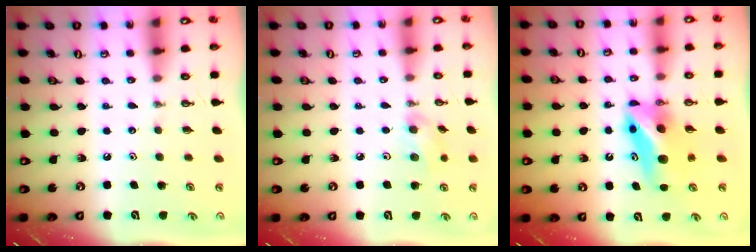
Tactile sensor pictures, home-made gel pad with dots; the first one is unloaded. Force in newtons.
{"total": 7.8, "press": 7.4, "slide": 2.5}
{"total": 10.3, "press": 6.9, "slide": 7.7}